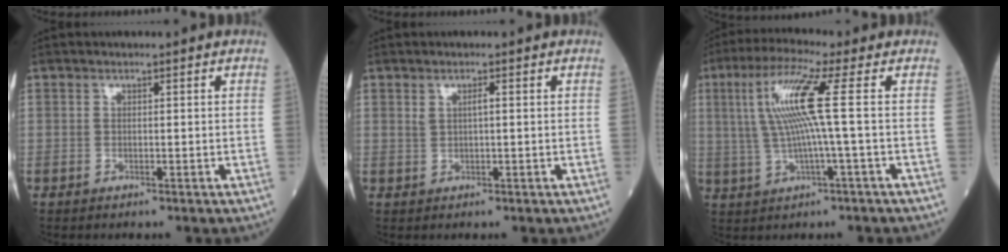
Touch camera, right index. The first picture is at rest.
{"total": 1.4, "force": [0.5, 0.3, 1.3], "torque": [-0.026, 0.005, 0.011]}
{"total": 9.6, "force": [1.5, -0.9, 9.4], "torque": [-0.193, 0.013, 0.029]}